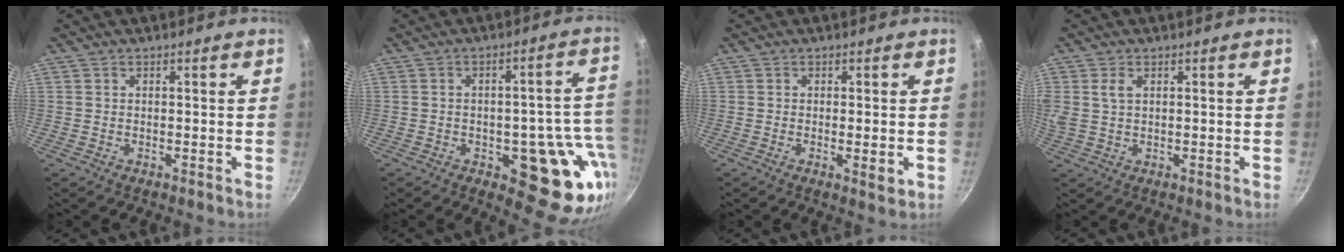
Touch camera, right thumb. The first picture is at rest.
{"total": 18.5, "force": [-5.6, 8.9, 15.2], "torque": [-0.108, 0.010, -0.069]}
{"total": 2.9, "force": [-0.6, 0.8, 2.7], "torque": [-0.049, -0.008, -0.009]}
{"total": 4.4, "force": [1.5, 2.4, 3.4], "torque": [-0.068, 0.004, 0.029]}